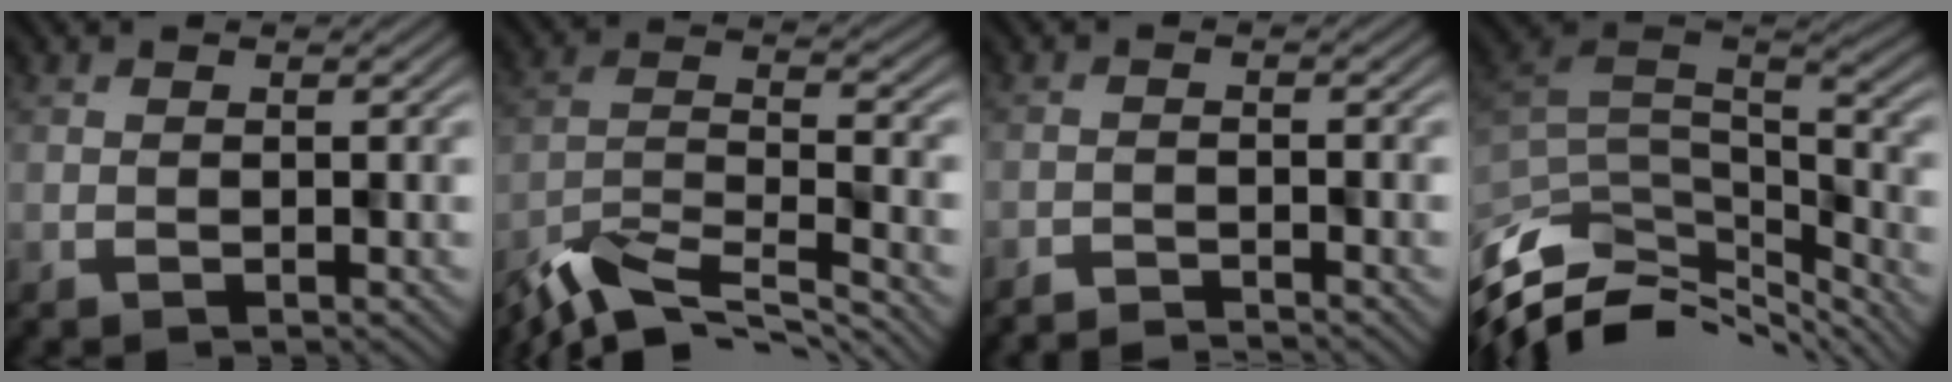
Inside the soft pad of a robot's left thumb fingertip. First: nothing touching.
{"total": 9.6, "force": [-8.0, 2.1, 5.0], "torque": [-0.094, -0.005, -0.147]}
{"total": 2.6, "force": [-2.6, 0.1, 0.2], "torque": [0.000, 0.001, -0.049]}
{"total": 11.6, "force": [-8.0, 5.2, 6.5], "torque": [-0.180, -0.007, -0.122]}